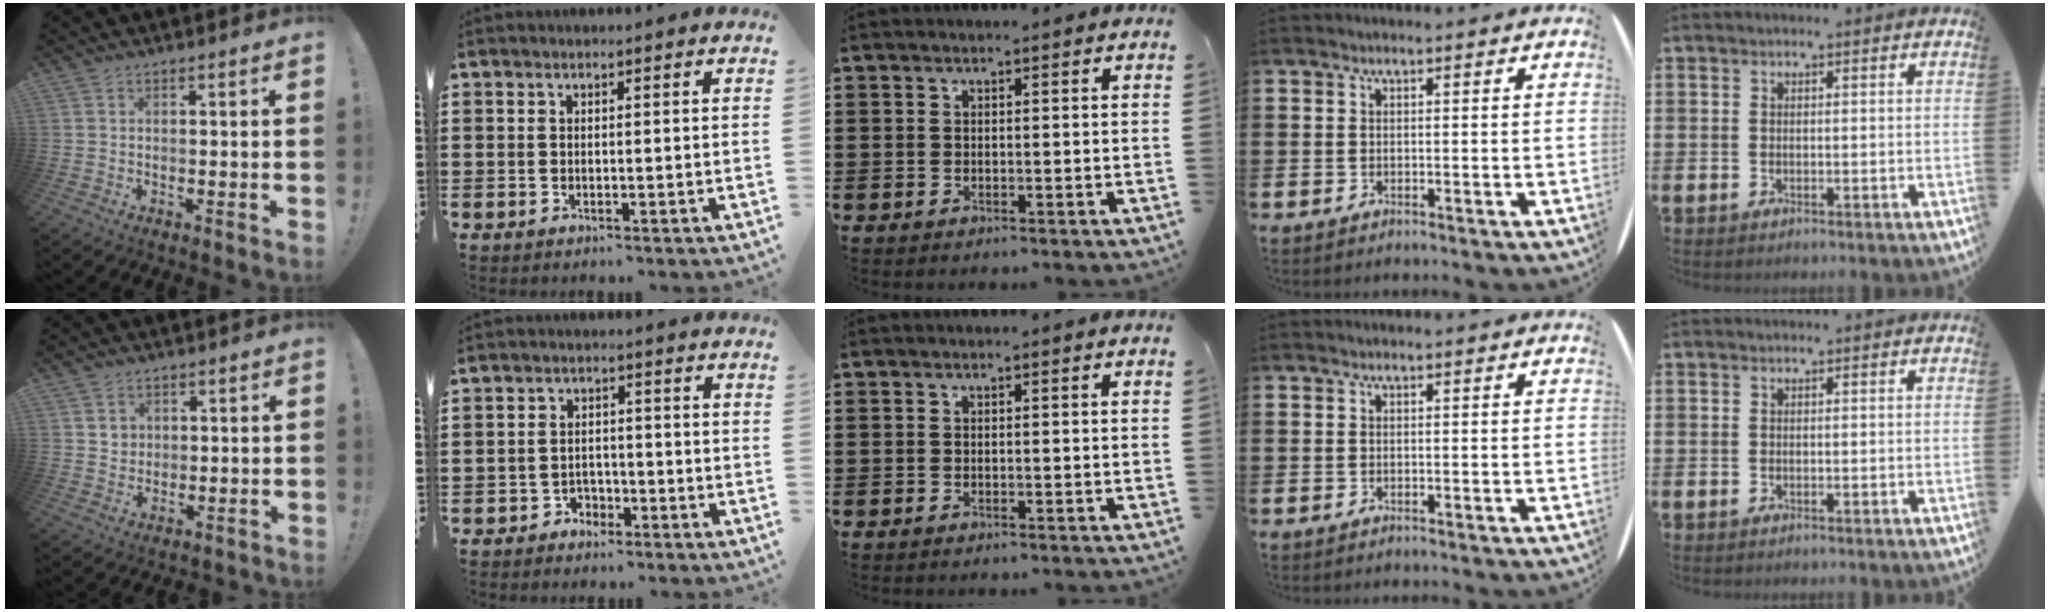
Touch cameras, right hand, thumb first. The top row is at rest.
{"thumb": {"total": 3.6, "force": [1.1, 3.4, 0.6], "torque": [0.005, -0.008, 0.017]}, "index": {"total": 2.5, "force": [-1.8, 1.7, 0.1], "torque": [-0.013, 0.004, -0.042]}}